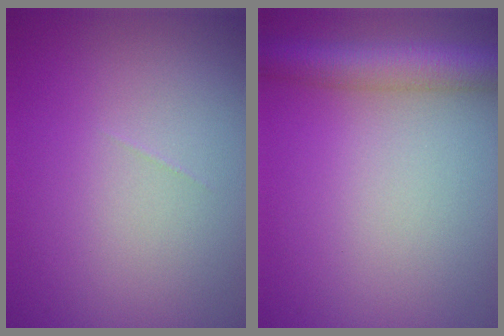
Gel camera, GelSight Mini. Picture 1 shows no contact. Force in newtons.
{"total": 5.1, "press": 5.1, "slide": 0.2}